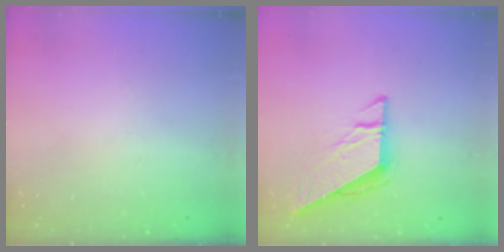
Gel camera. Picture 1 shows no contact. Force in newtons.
{"total": 8.6, "press": 8.5, "slide": 0.9}